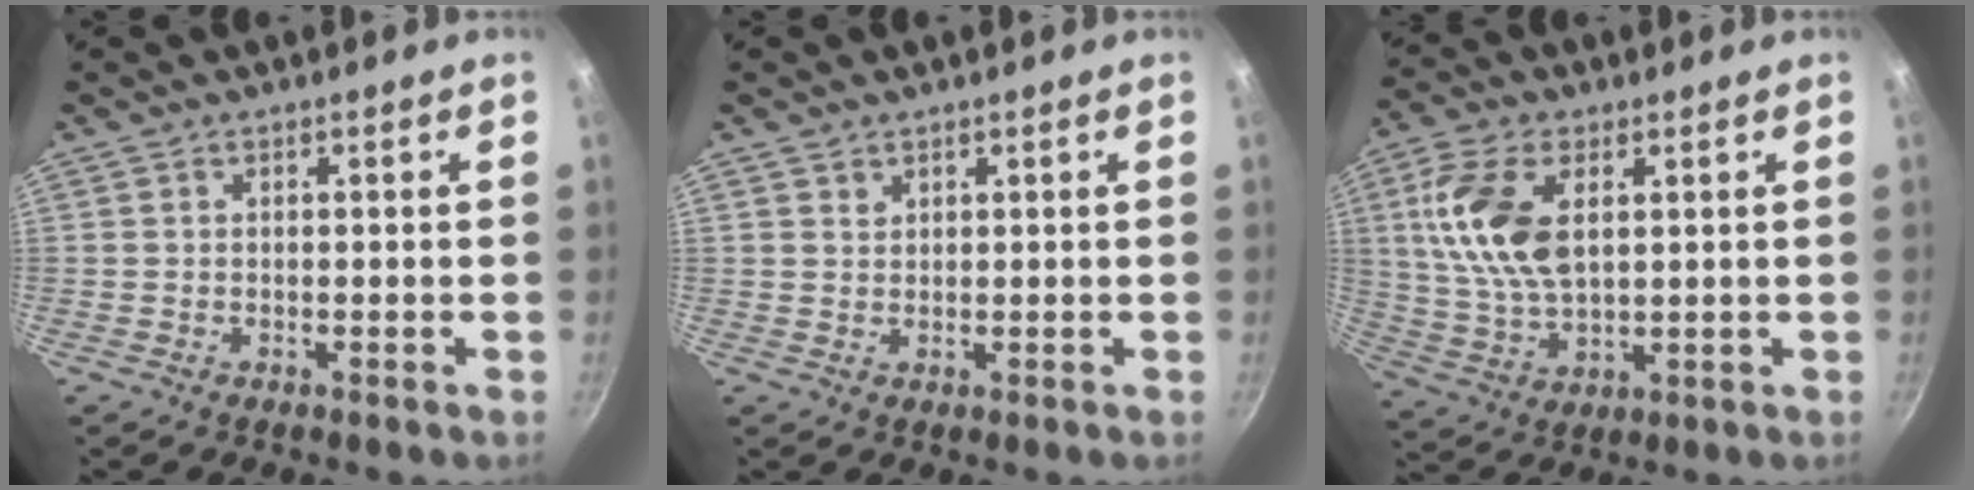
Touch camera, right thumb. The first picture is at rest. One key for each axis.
{"total": 1.3, "fx": 0.9, "fy": 0.9, "fz": 0.3, "tx": 0.000, "ty": -0.002, "tz": 0.016}
{"total": 13.7, "fx": 3.4, "fy": 7.6, "fz": 10.8, "tx": -0.209, "ty": -0.007, "tz": 0.070}